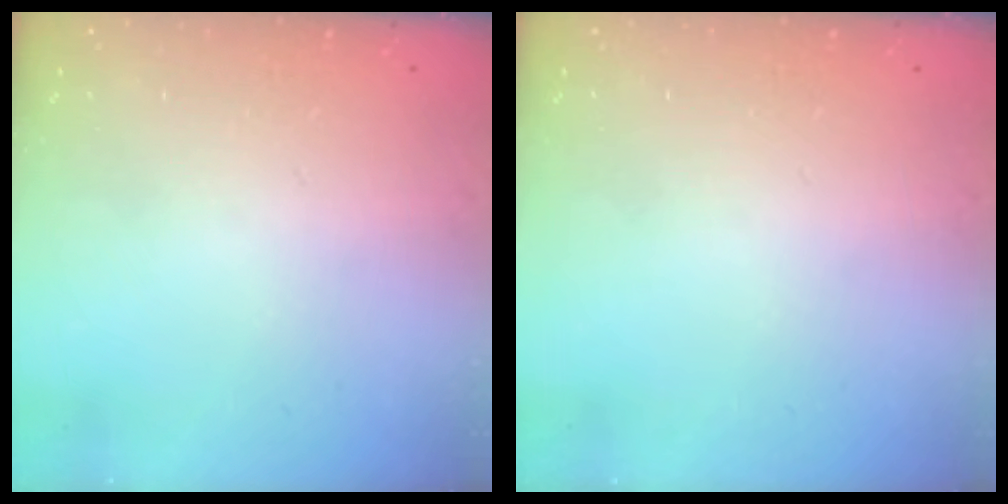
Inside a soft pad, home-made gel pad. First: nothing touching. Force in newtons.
{"total": 0.0}